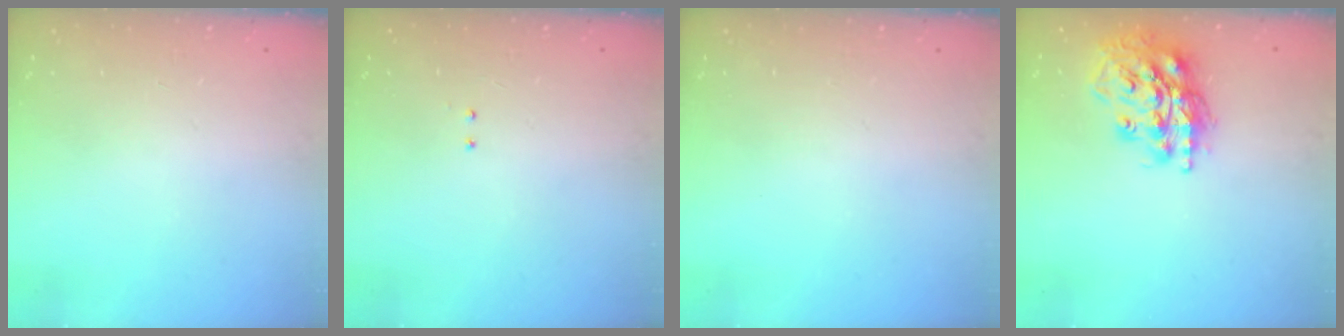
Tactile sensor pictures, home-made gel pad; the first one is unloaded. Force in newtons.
{"total": 2.0, "press": 2.0, "slide": 0.4}
{"total": 0.0}
{"total": 17.0, "press": 16.9, "slide": 2.3}